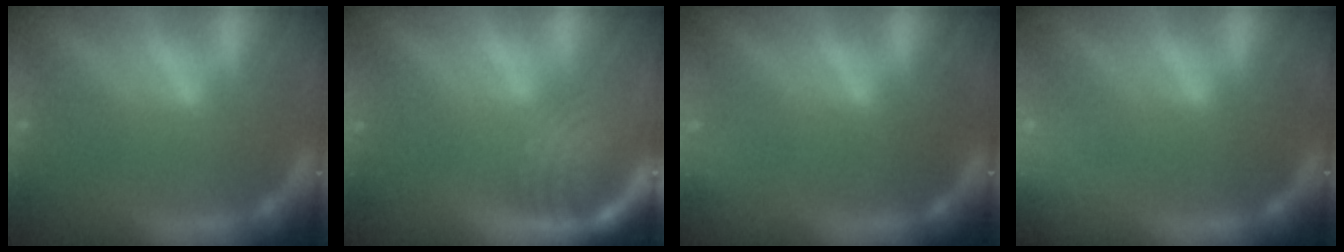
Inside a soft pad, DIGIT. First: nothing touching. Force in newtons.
{"total": 7.1}
{"total": 0.9}
{"total": 5.1}